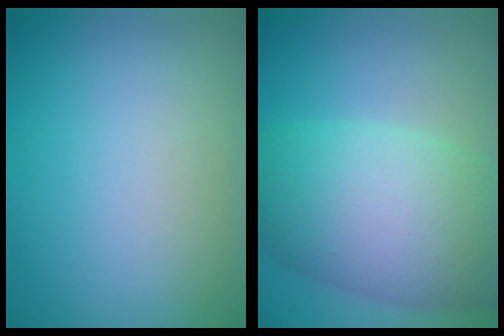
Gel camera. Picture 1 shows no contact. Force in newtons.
{"total": 9.9, "press": 9.9, "slide": 0.1}